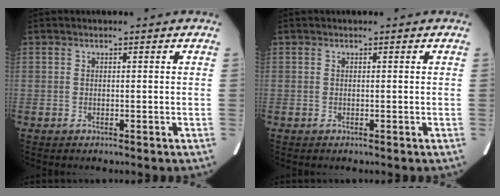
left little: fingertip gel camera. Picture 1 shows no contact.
{"total": 0.0}